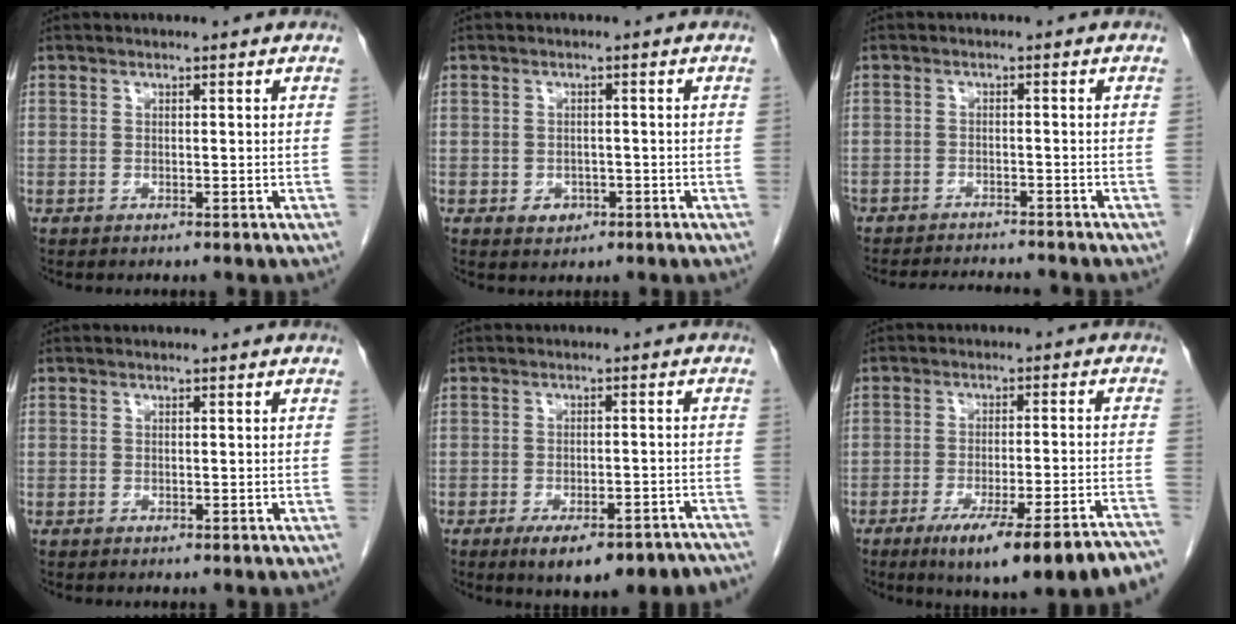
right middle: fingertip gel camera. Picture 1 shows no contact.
{"total": 2.1, "force": [-0.9, 1.7, 0.9], "torque": [-0.012, 0.003, -0.005]}
{"total": 7.0, "force": [-6.7, 0.9, 1.8], "torque": [-0.019, -0.006, -0.098]}
{"total": 0.0}
{"total": 12.4, "force": [-9.8, 3.3, 6.8], "torque": [-0.062, 0.009, -0.123]}
{"total": 17.7, "force": [-13.4, 0.0, 11.5], "torque": [-0.110, -0.008, -0.190]}